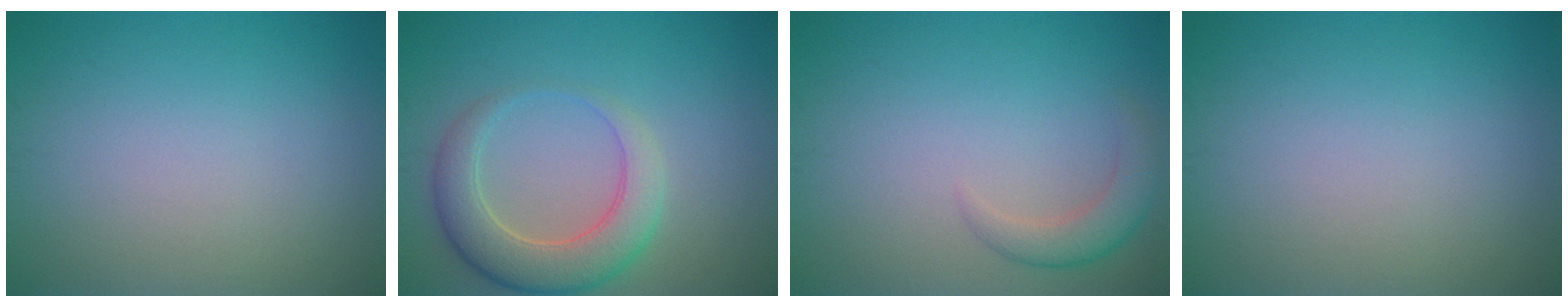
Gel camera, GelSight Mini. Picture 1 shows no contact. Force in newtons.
{"total": 5.3, "press": 5.3, "slide": 0.6}
{"total": 2.6, "press": 2.6, "slide": 0.3}
{"total": 0.0}